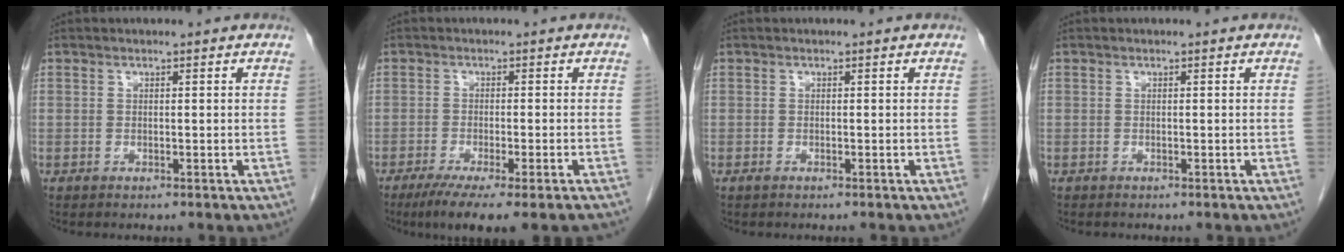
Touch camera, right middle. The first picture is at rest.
{"total": 10.1, "force": [-7.7, 0.6, 6.5], "torque": [-0.085, -0.022, -0.115]}
{"total": 0.5, "force": [-0.4, 0.1, 0.3], "torque": [-0.008, -0.001, -0.006]}
{"total": 0.0}